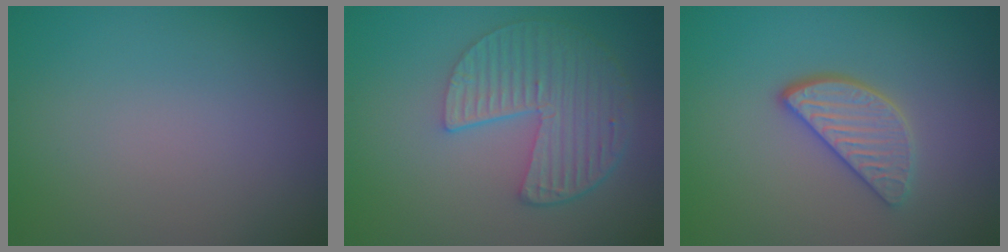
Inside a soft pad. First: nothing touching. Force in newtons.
{"total": 5.4, "press": 4.0, "slide": 3.7}
{"total": 3.5, "press": 2.9, "slide": 2.0}